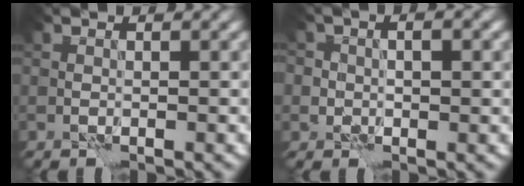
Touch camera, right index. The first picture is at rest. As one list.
[{"total": 2.6, "force": [0.4, 2.1, 1.5], "torque": [-0.003, 0.007, -0.012]}]